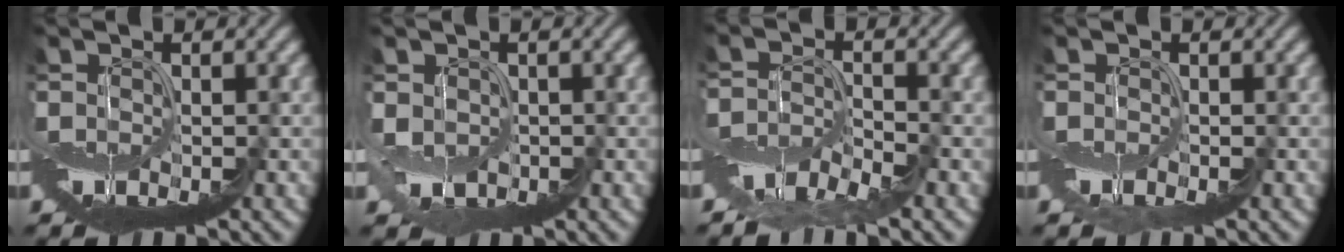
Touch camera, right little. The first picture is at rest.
{"total": 1.6, "force": [1.1, 1.1, 0.5], "torque": [-0.013, -0.004, 0.022]}
{"total": 2.3, "force": [-2.2, -0.6, -0.3], "torque": [0.006, 0.007, -0.048]}
{"total": 0.7, "force": [0.1, -0.4, -0.6], "torque": [0.011, 0.002, 0.000]}